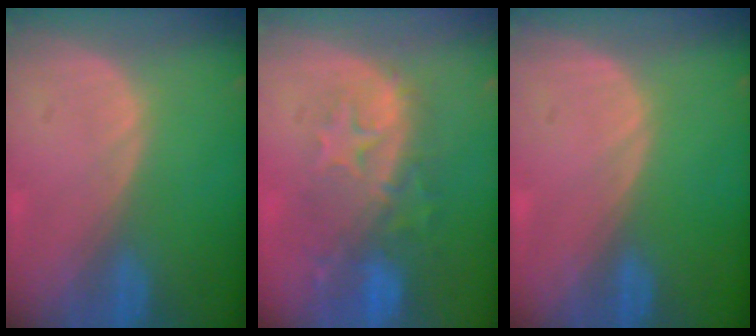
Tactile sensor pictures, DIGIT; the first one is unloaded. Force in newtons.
{"total": 10.1, "press": 8.8, "slide": 4.9}
{"total": 0.0}